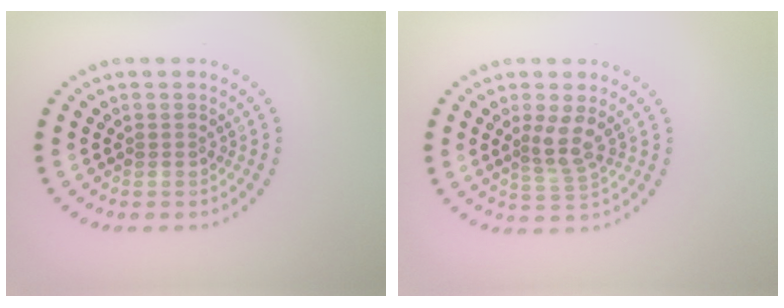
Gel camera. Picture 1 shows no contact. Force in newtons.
{"total": 2.4, "press": 1.8, "slide": 1.5}